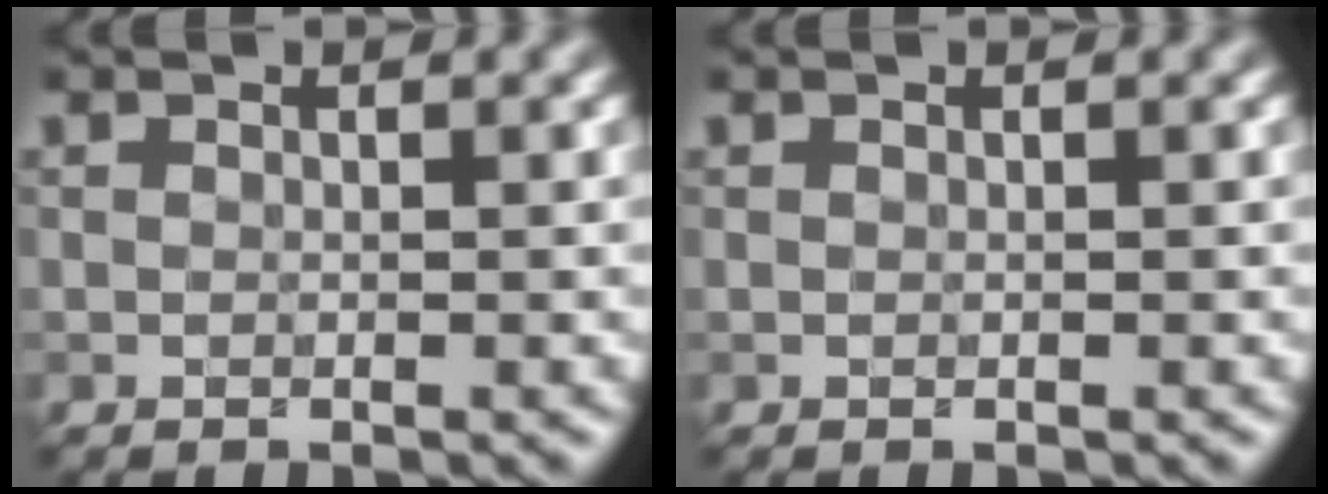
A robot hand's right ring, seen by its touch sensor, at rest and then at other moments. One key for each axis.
{"total": 0.0}